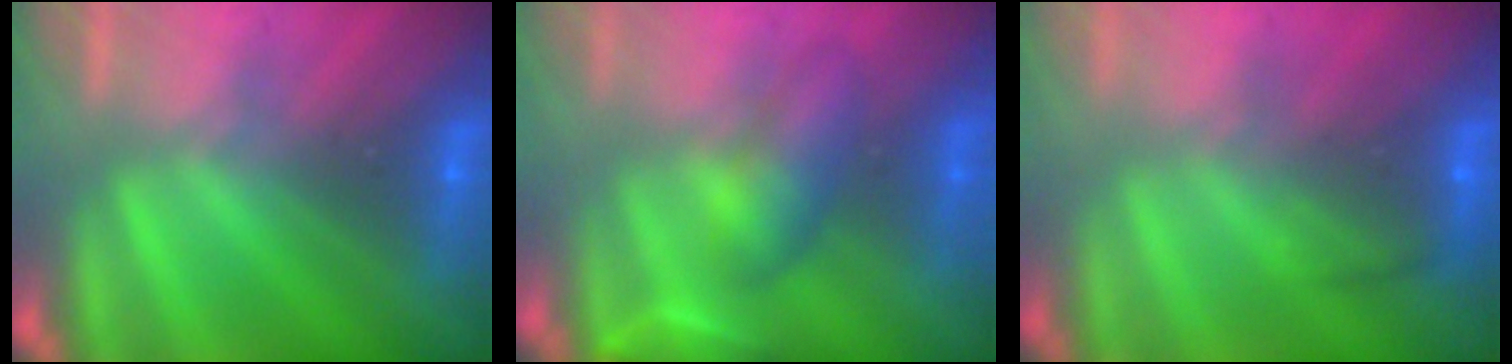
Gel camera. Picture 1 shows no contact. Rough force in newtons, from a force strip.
{"total": 4.7}
{"total": 2.4}